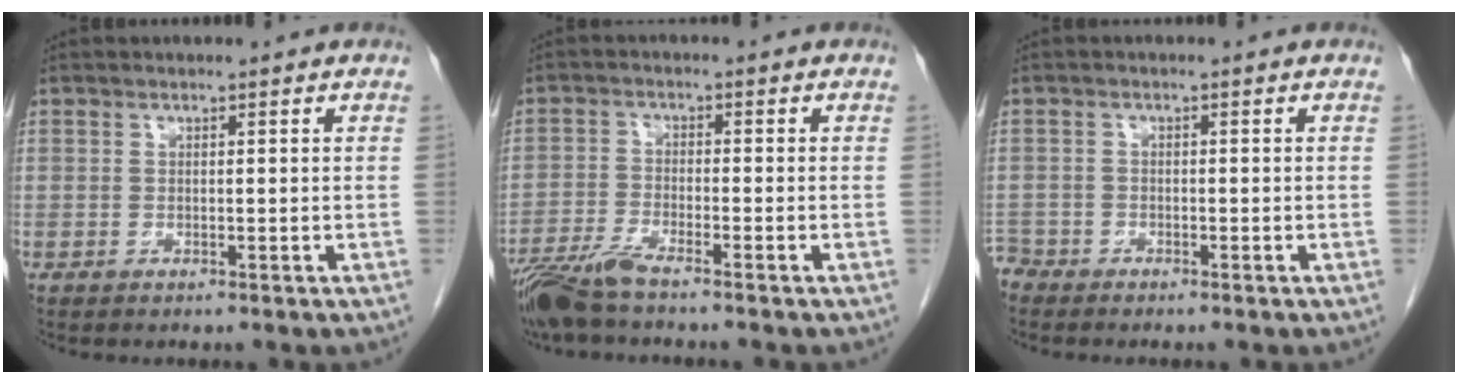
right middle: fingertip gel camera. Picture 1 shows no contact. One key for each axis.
{"total": 6.0, "fx": -5.0, "fy": 0.1, "fz": 3.3, "tx": -0.070, "ty": -0.021, "tz": -0.099}
{"total": 2.1, "fx": -2.0, "fy": 0.6, "fz": -0.2, "tx": 0.004, "ty": -0.004, "tz": -0.040}